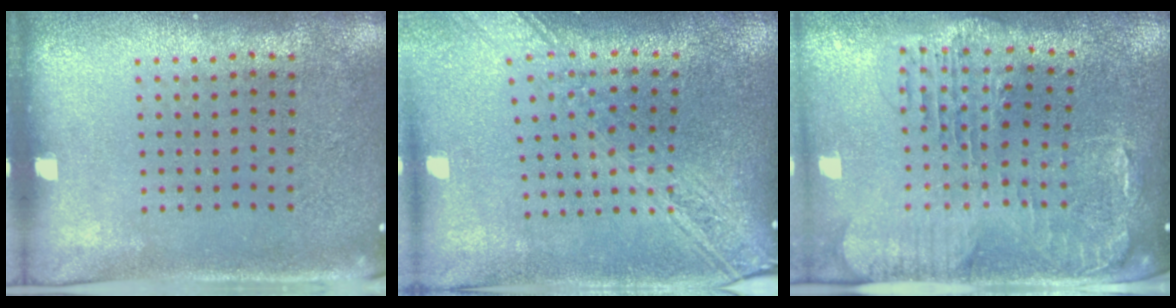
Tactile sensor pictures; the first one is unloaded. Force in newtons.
{"total": 2.4, "press": 2.0, "slide": 1.4}
{"total": 1.7, "press": 1.6, "slide": 0.6}